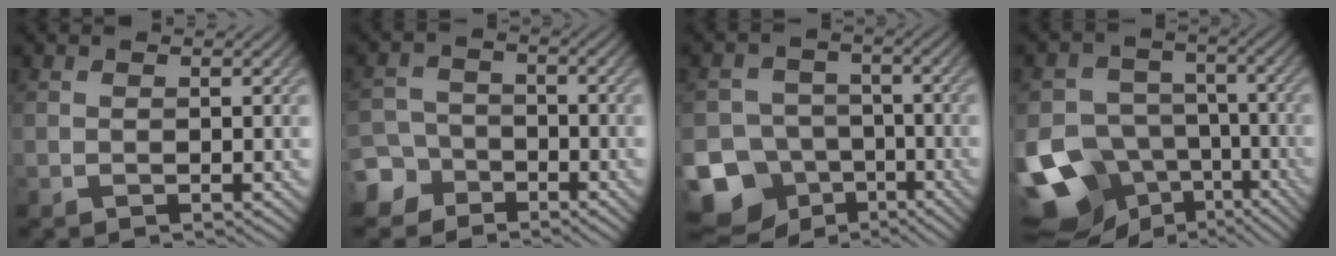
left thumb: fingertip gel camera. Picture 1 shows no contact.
{"total": 6.1, "force": [-4.2, 4.3, 1.2], "torque": [-0.019, -0.008, -0.091]}
{"total": 14.1, "force": [-8.2, 10.9, 3.7], "torque": [-0.105, -0.046, -0.143]}
{"total": 16.6, "force": [-9.1, 12.1, 6.8], "torque": [-0.183, -0.050, -0.126]}